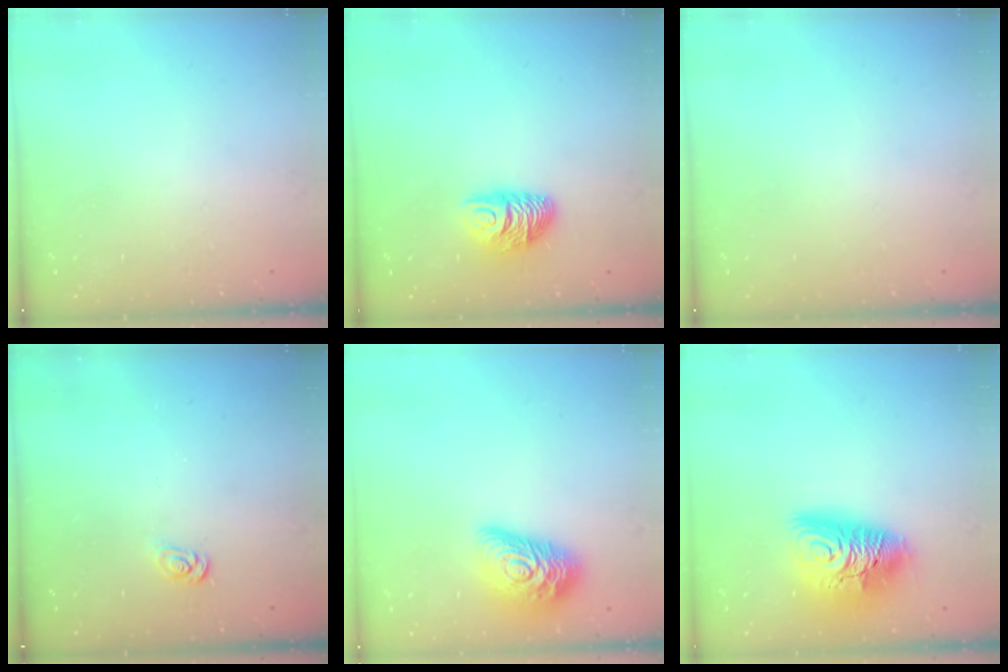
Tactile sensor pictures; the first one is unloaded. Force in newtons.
{"total": 9.5, "press": 9.4, "slide": 0.8}
{"total": 0.0}
{"total": 2.6, "press": 2.6, "slide": 0.3}
{"total": 15.6, "press": 15.6, "slide": 0.7}
{"total": 15.5, "press": 15.5, "slide": 1.6}